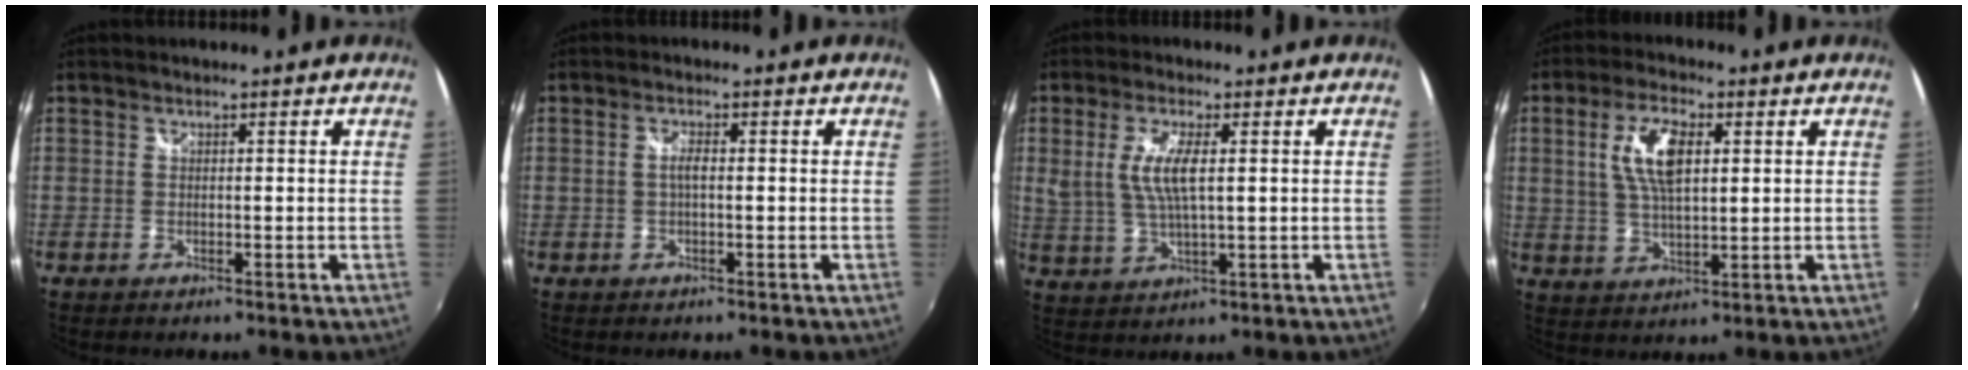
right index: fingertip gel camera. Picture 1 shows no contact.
{"total": 1.6, "force": [-0.1, 0.3, 1.6], "torque": [-0.031, 0.002, -0.004]}
{"total": 6.7, "force": [1.3, 1.6, 6.4], "torque": [-0.133, -0.002, 0.030]}
{"total": 8.8, "force": [2.2, 3.6, 7.7], "torque": [-0.149, 0.008, 0.045]}